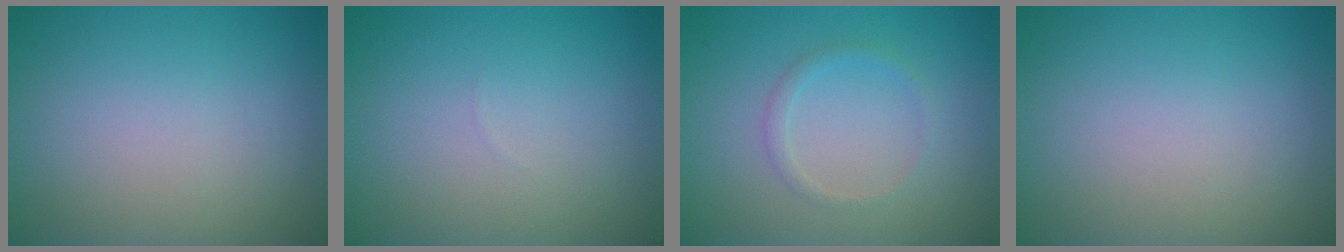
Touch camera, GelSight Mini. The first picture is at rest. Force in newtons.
{"total": 0.0}
{"total": 1.1, "press": 1.1, "slide": 0.0}
{"total": 0.0}